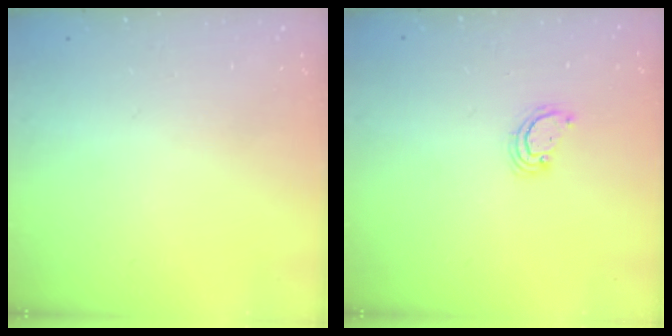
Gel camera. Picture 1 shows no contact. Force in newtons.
{"total": 2.6, "press": 2.6, "slide": 0.3}